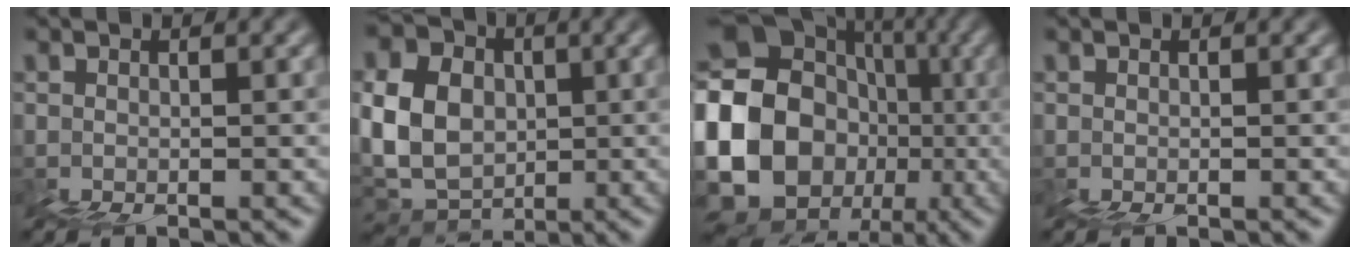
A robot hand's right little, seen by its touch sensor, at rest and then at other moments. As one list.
[{"total": 6.1, "force": [1.5, 4.9, 3.2], "torque": [-0.078, 0.010, 0.034]}, {"total": 13.8, "force": [-0.5, 12.0, 6.9], "torque": [-0.129, 0.001, -0.001]}, {"total": 0.0}]